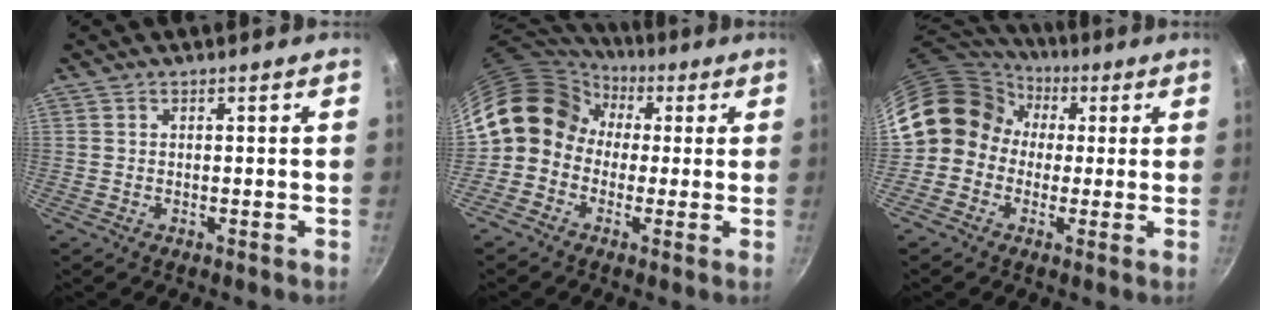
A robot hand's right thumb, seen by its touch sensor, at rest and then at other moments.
{"total": 12.6, "force": [1.1, 10.9, 6.3], "torque": [-0.084, 0.032, -0.003]}
{"total": 13.0, "force": [1.2, 11.7, 5.5], "torque": [-0.065, 0.032, 0.000]}